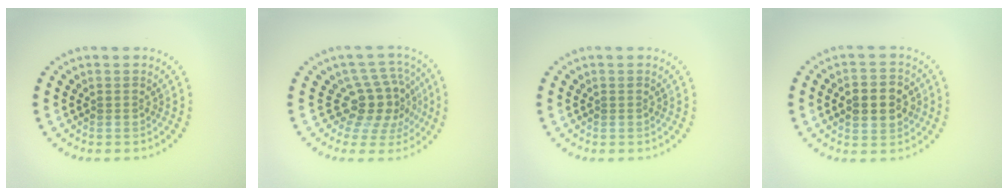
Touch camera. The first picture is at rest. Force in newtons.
{"total": 4.2, "press": 3.2, "slide": 2.8}
{"total": 0.0}
{"total": 3.9, "press": 3.9, "slide": 0.2}